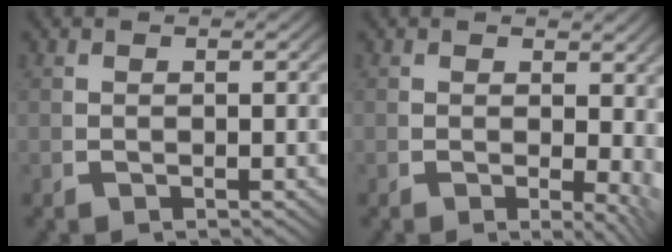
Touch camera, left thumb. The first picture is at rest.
{"total": 3.2, "force": [0.4, 1.8, 2.6], "torque": [-0.024, -0.017, 0.010]}